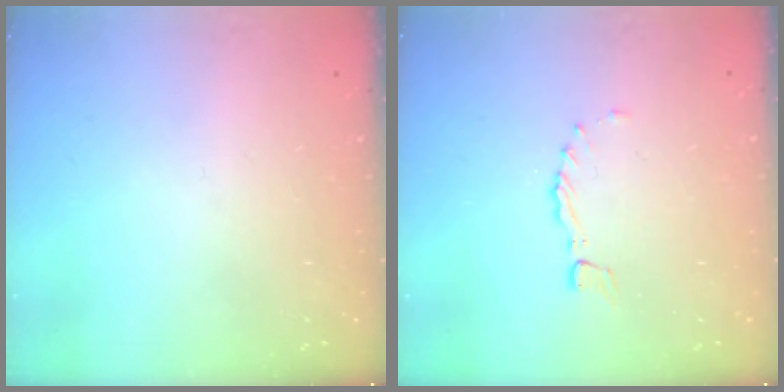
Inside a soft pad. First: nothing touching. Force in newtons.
{"total": 0.0}